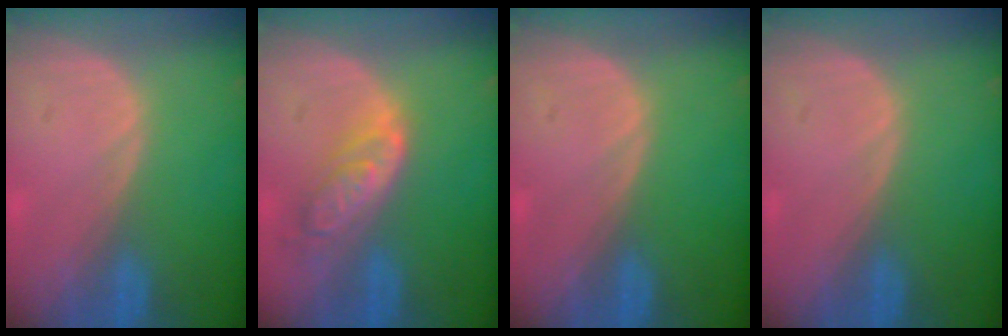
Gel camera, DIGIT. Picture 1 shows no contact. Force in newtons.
{"total": 6.2, "press": 5.6, "slide": 2.8}
{"total": 0.0}
{"total": 0.0}